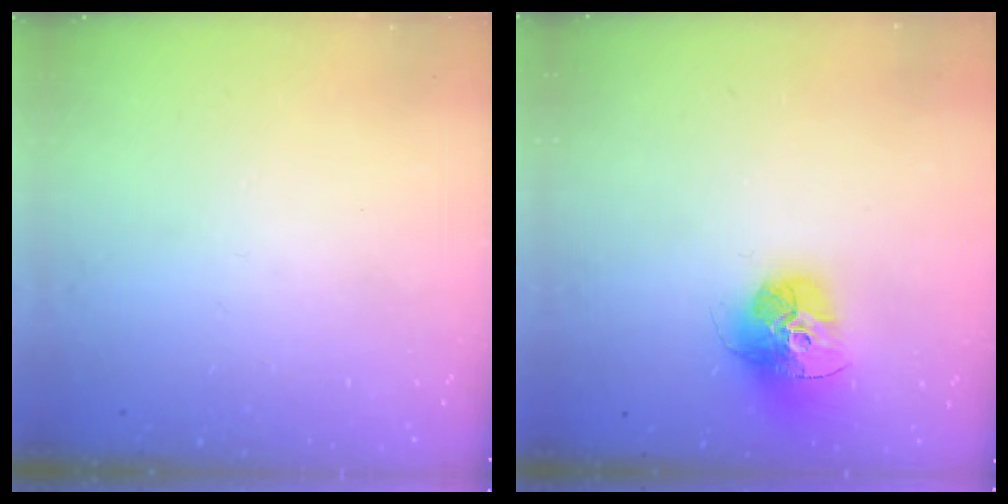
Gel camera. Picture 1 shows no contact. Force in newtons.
{"total": 15.8, "press": 15.7, "slide": 1.6}